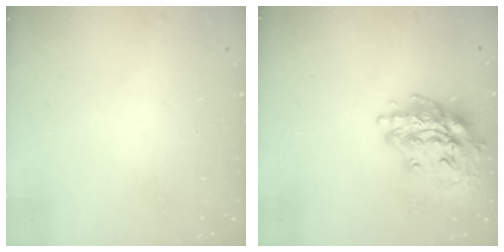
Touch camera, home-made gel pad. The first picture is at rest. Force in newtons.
{"total": 15.6, "press": 15.6, "slide": 1.3}